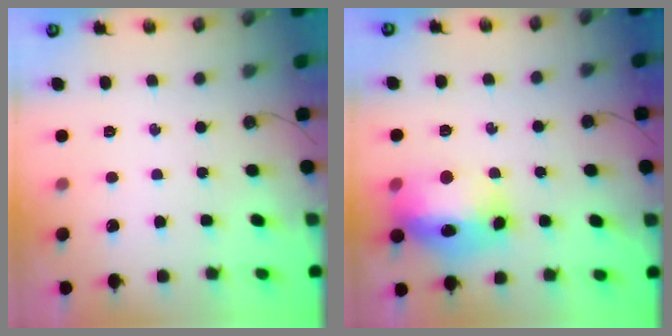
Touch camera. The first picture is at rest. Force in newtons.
{"total": 16.4, "press": 16.3, "slide": 1.7}